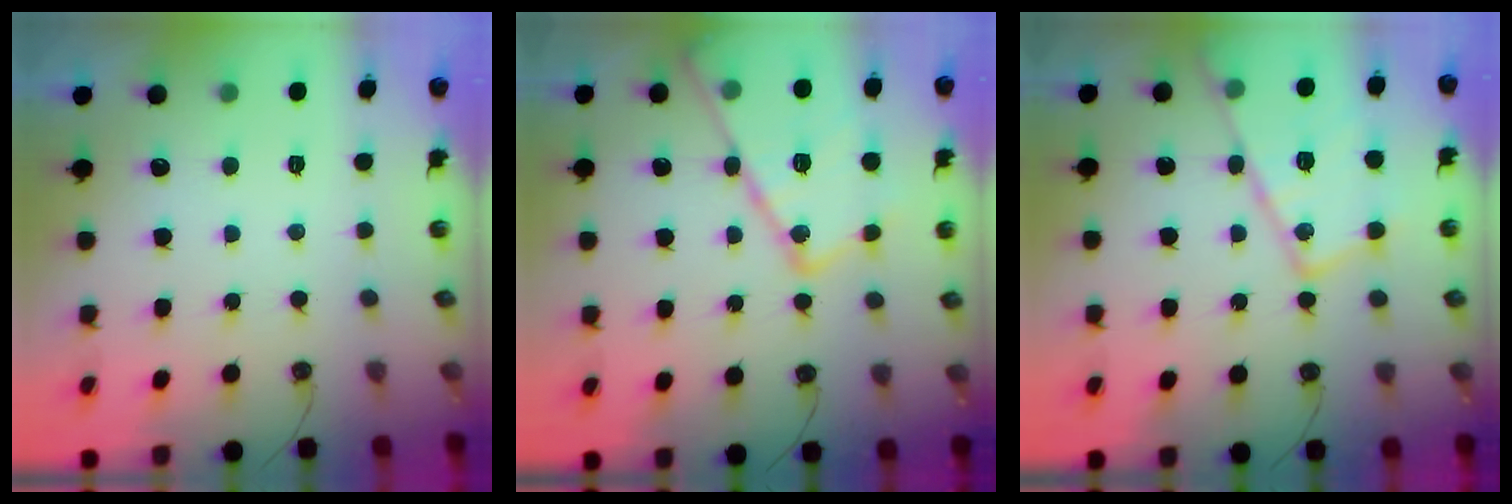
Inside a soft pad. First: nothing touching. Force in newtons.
{"total": 22.7, "press": 22.7, "slide": 1.9}
{"total": 19.1, "press": 19.0, "slide": 1.4}